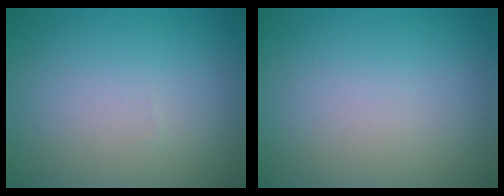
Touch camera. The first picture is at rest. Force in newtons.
{"total": 0.0}